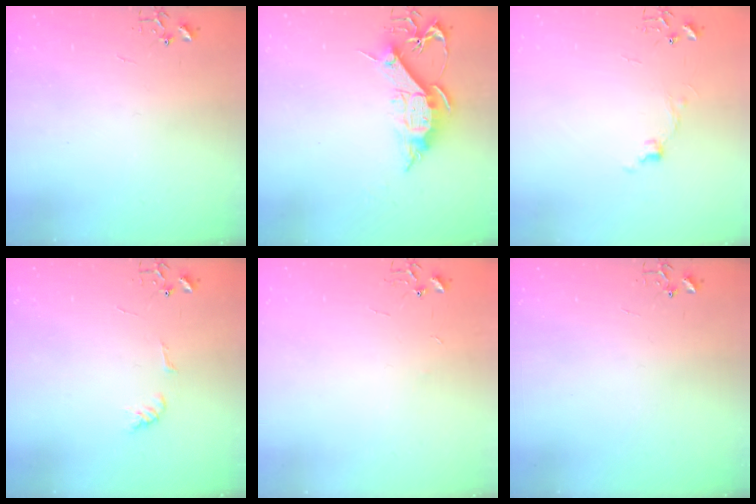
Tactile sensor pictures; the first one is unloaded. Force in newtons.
{"total": 11.4, "press": 11.3, "slide": 1.1}
{"total": 6.8, "press": 6.8, "slide": 0.7}
{"total": 5.9, "press": 5.9, "slide": 0.6}
{"total": 2.4, "press": 2.4, "slide": 0.3}
{"total": 0.0}